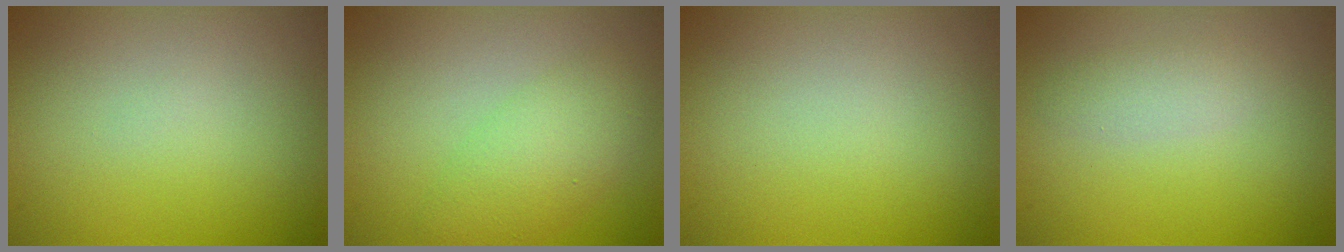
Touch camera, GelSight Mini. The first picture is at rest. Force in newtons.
{"total": 3.6, "press": 3.6, "slide": 0.3}
{"total": 0.0}
{"total": 1.5, "press": 1.5, "slide": 0.1}